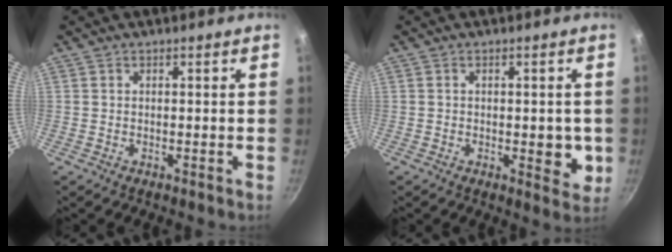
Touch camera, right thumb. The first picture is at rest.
{"total": 5.5, "force": [-0.6, 2.8, 4.8], "torque": [-0.041, -0.007, -0.007]}